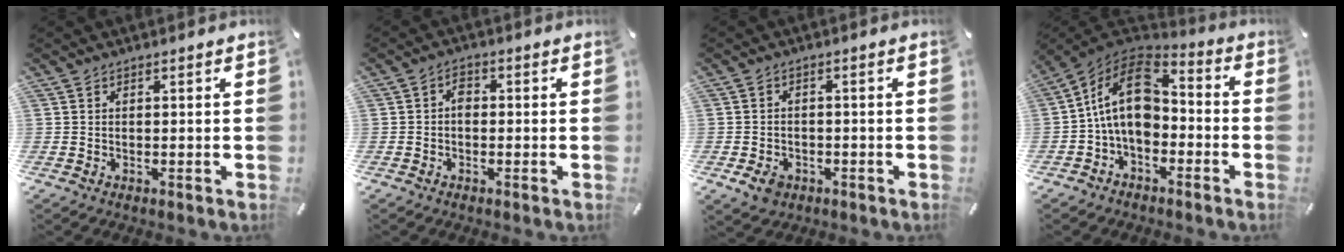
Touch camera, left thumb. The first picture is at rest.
{"total": 2.4, "force": [-0.4, 1.6, 1.7], "torque": [-0.034, 0.008, -0.008]}
{"total": 4.3, "force": [-2.2, 3.2, 1.8], "torque": [-0.042, 0.008, -0.042]}
{"total": 14.3, "force": [-1.3, 9.7, 10.5], "torque": [-0.214, 0.016, -0.027]}